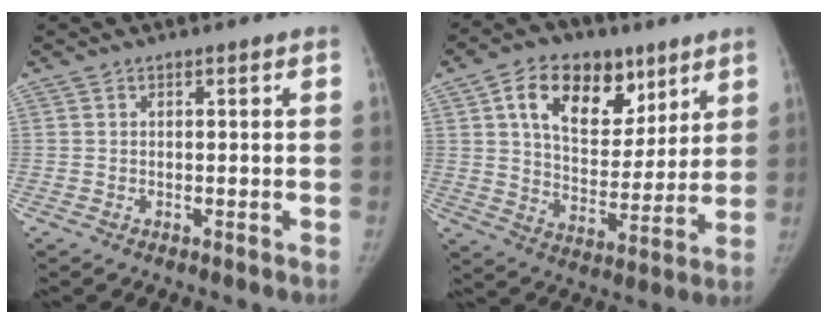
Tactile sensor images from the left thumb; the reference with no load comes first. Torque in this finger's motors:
{"motor_torque": [0.48, 0.90, 1.32, -0.77, 0.11]}